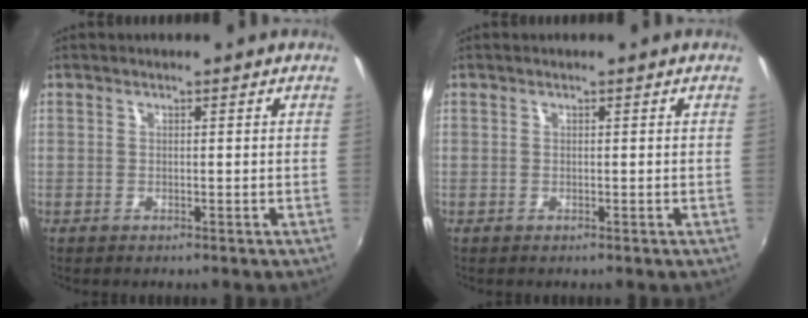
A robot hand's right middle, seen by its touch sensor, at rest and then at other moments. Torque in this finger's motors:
{"motor_torque": [0.00, 0.00, 0.00, 0.00]}